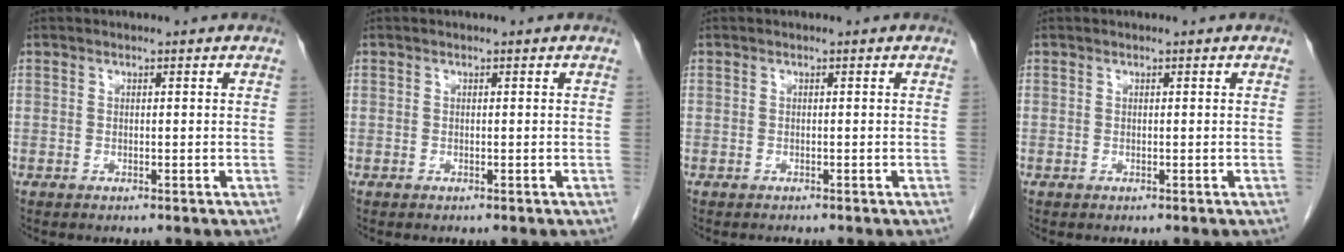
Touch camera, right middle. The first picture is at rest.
{"total": 0.0}
{"total": 0.6, "force": [-0.6, 0.0, 0.1], "torque": [-0.008, -0.002, -0.008]}
{"total": 0.0}